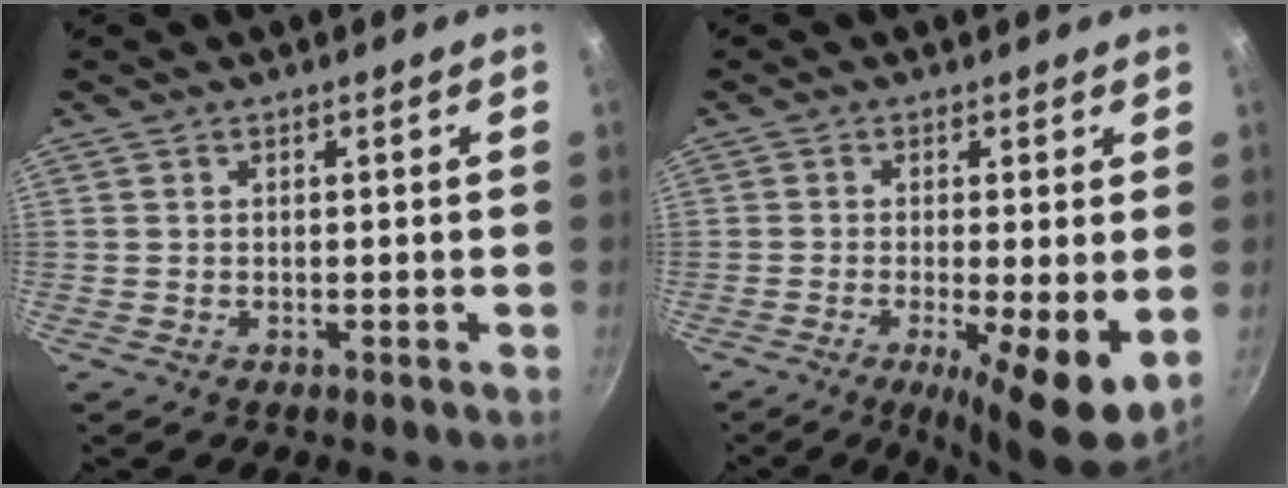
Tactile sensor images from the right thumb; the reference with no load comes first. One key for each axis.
{"total": 9.4, "fx": -1.7, "fy": 2.0, "fz": 9.0, "tx": -0.144, "ty": -0.012, "tz": -0.023}